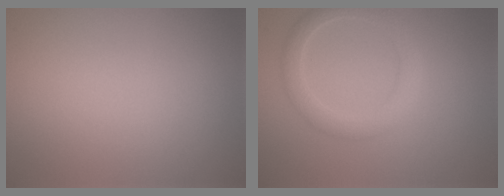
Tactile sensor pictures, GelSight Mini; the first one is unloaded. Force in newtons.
{"total": 3.0, "press": 3.0, "slide": 0.1}